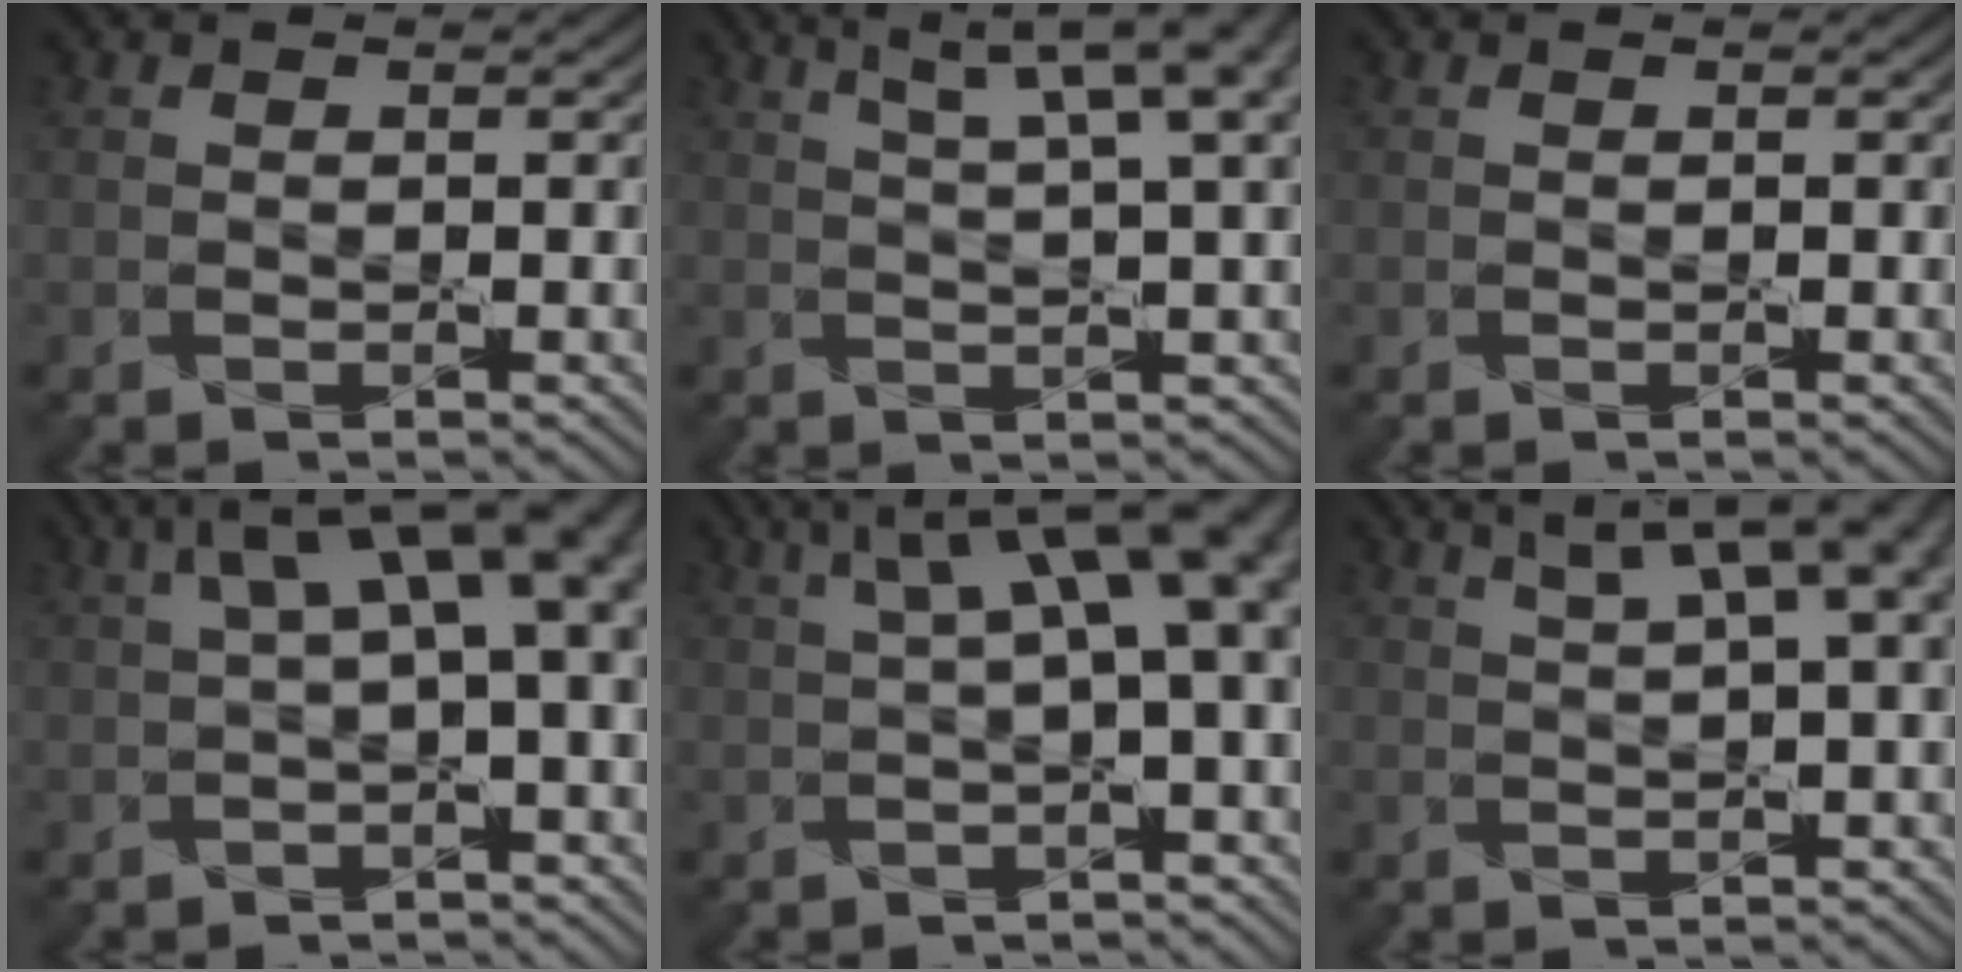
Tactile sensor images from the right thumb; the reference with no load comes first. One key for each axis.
{"total": 9.7, "fx": 5.0, "fy": 2.4, "fz": 8.0, "tx": -0.098, "ty": 0.030, "tz": 0.063}
{"total": 0.0}
{"total": 9.1, "fx": 2.2, "fy": 3.4, "fz": 8.2, "tx": -0.130, "ty": 0.016, "tz": 0.039}
{"total": 10.1, "fx": 2.5, "fy": 3.4, "fz": 9.2, "tx": -0.128, "ty": 0.019, "tz": 0.045}
{"total": 8.2, "fx": 3.8, "fy": 2.4, "fz": 6.9, "tx": -0.084, "ty": 0.029, "tz": 0.053}